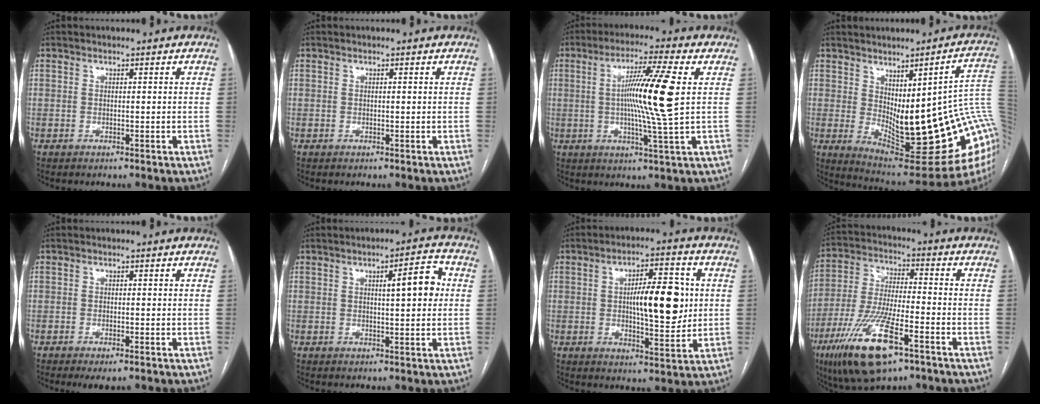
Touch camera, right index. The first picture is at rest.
{"total": 0.0}
{"total": 11.6, "force": [1.3, -1.5, 11.4], "torque": [-0.205, -0.004, 0.019]}
{"total": 24.1, "force": [0.8, 4.4, 23.7], "torque": [-0.254, -0.017, 0.030]}
{"total": 2.5, "force": [-1.5, 0.6, 1.9], "torque": [-0.022, -0.004, -0.016]}
{"total": 6.0, "force": [1.2, 1.2, 5.8], "torque": [-0.081, 0.013, 0.017]}
{"total": 11.3, "force": [1.2, 3.3, 10.8], "torque": [-0.166, 0.010, 0.022]}
{"total": 16.2, "force": [-8.6, 4.6, 13.0], "torque": [-0.278, -0.020, -0.148]}